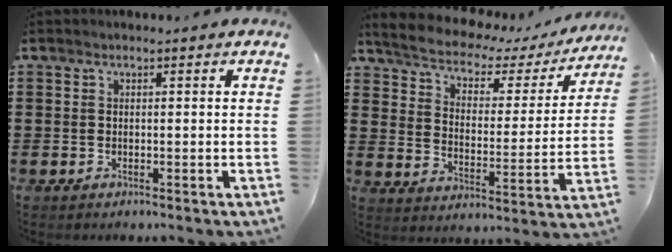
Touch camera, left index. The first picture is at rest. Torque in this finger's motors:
{"motor_torque": [2.14, 0.00, 0.38, 0.01]}